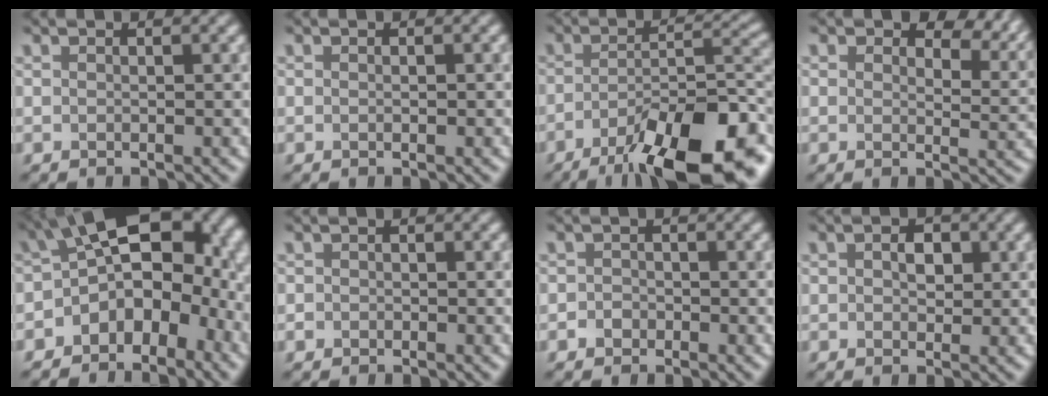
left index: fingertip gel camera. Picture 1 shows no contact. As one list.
[{"total": 0.0}, {"total": 13.5, "force": [-8.3, 3.4, 10.0], "torque": [-0.162, -0.011, -0.128]}, {"total": 7.0, "force": [4.5, 3.6, 4.0], "torque": [-0.055, -0.004, 0.068]}, {"total": 12.9, "force": [-1.5, 8.4, 9.7], "torque": [-0.122, 0.007, -0.020]}, {"total": 0.7, "force": [-0.5, 0.4, -0.3], "torque": [0.003, -0.007, -0.005]}, {"total": 1.0, "force": [-0.7, 0.7, -0.2], "torque": [0.002, -0.004, -0.009]}, {"total": 1.6, "force": [0.2, 1.1, 1.1], "torque": [-0.021, -0.002, 0.006]}]